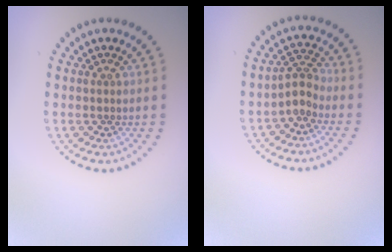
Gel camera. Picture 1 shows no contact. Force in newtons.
{"total": 2.2, "press": 1.5, "slide": 1.5}